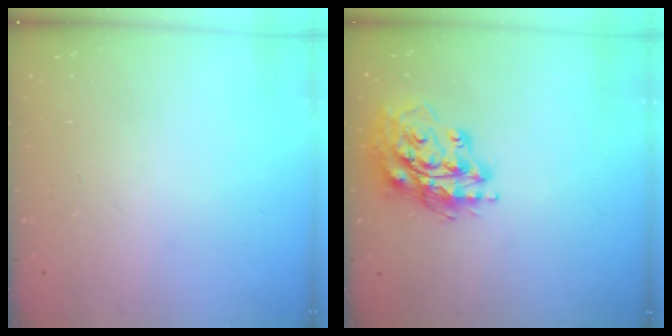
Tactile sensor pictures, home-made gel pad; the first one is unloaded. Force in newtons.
{"total": 16.9, "press": 16.7, "slide": 2.3}